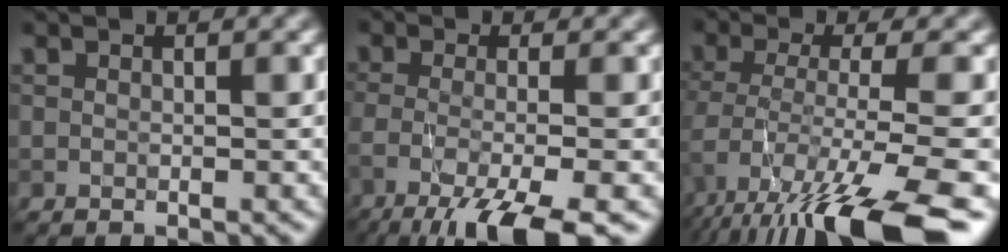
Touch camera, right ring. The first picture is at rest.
{"total": 8.4, "force": [-4.9, 2.0, 6.5], "torque": [-0.098, -0.018, -0.093]}
{"total": 11.3, "force": [-6.4, 2.6, 8.9], "torque": [-0.154, -0.021, -0.098]}